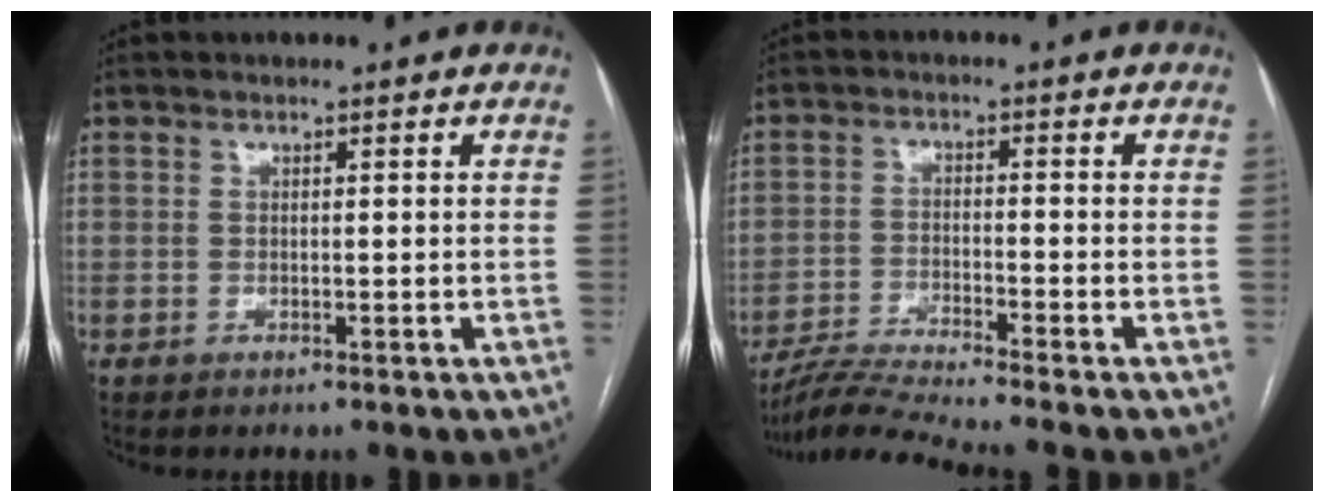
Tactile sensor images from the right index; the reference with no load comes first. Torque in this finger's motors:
{"motor_torque": [-0.11, -0.45, -0.05, 0.00]}